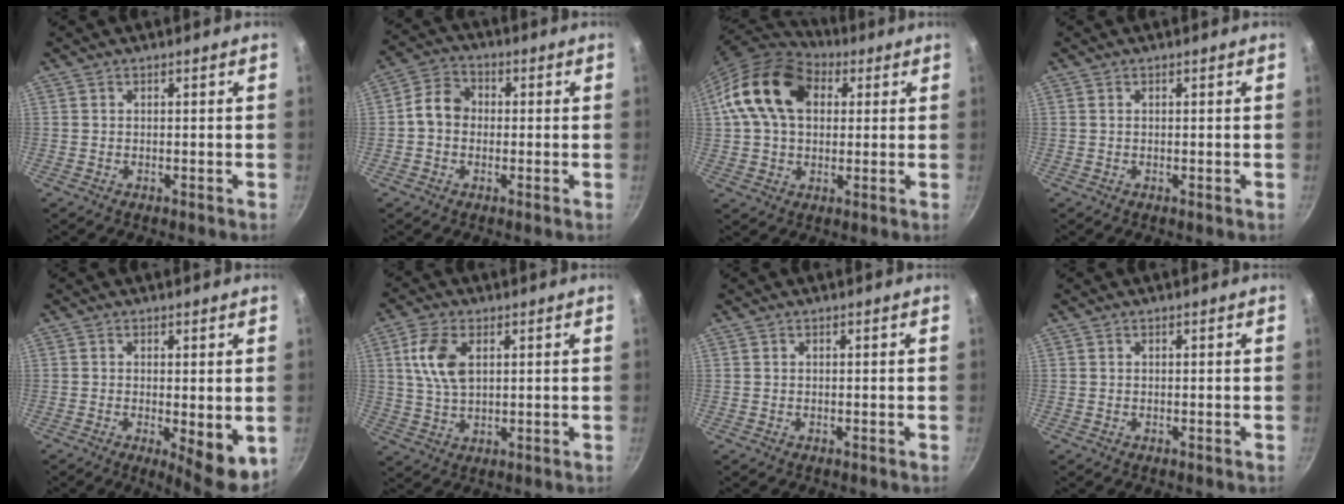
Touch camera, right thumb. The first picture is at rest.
{"total": 6.5, "force": [-0.2, 5.4, 3.7], "torque": [-0.041, 0.019, -0.021]}
{"total": 16.8, "force": [4.1, 11.8, 11.2], "torque": [-0.181, 0.018, 0.059]}
{"total": 0.0}
{"total": 7.4, "force": [-0.8, 2.5, 6.9], "torque": [-0.084, -0.015, -0.005]}
{"total": 8.4, "force": [2.3, 4.8, 6.6], "torque": [-0.126, -0.003, 0.044]}
{"total": 0.0}
{"total": 0.0}